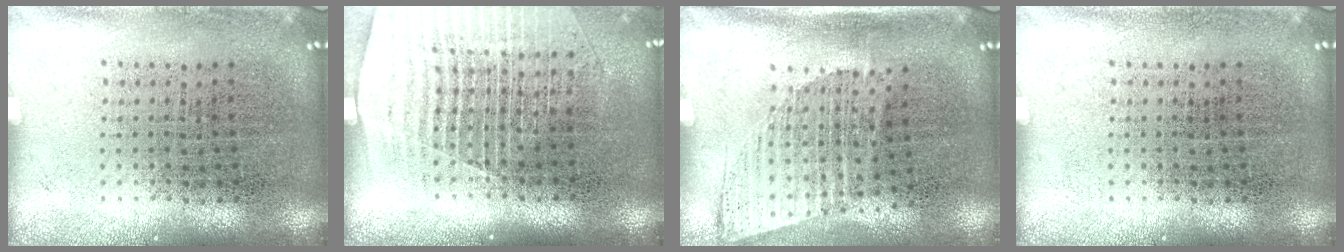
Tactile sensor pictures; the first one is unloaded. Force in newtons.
{"total": 1.5, "press": 1.4, "slide": 0.5}
{"total": 1.2, "press": 1.0, "slide": 0.7}
{"total": 0.0}